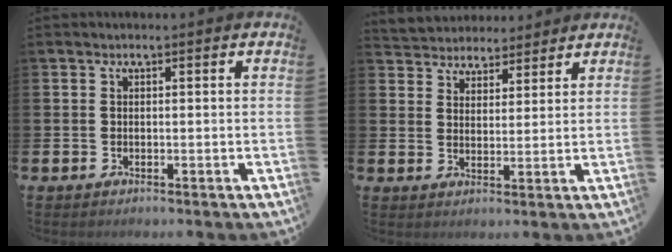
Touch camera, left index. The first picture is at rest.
{"total": 4.3, "force": [4.0, 1.4, -0.7], "torque": [-0.012, -0.017, 0.073]}